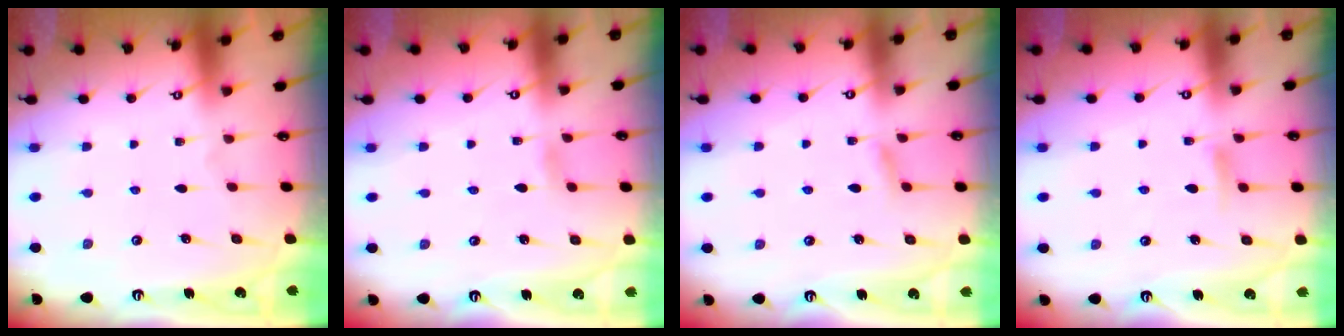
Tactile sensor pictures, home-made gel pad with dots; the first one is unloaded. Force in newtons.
{"total": 2.5, "press": 2.4, "slide": 0.3}
{"total": 4.4, "press": 4.3, "slide": 0.6}
{"total": 7.4, "press": 7.4, "slide": 0.9}